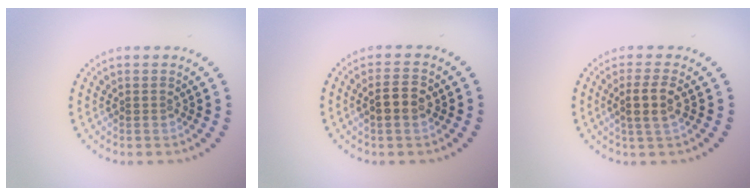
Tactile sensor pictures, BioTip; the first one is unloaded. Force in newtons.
{"total": 2.5, "press": 2.5, "slide": 0.3}
{"total": 2.5, "press": 2.2, "slide": 1.2}